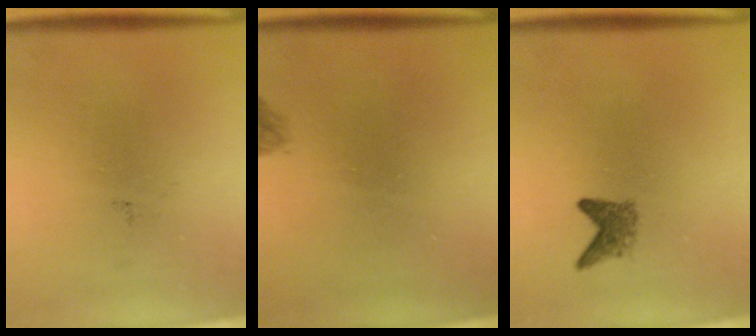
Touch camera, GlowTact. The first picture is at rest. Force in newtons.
{"total": 0.8}
{"total": 2.0}